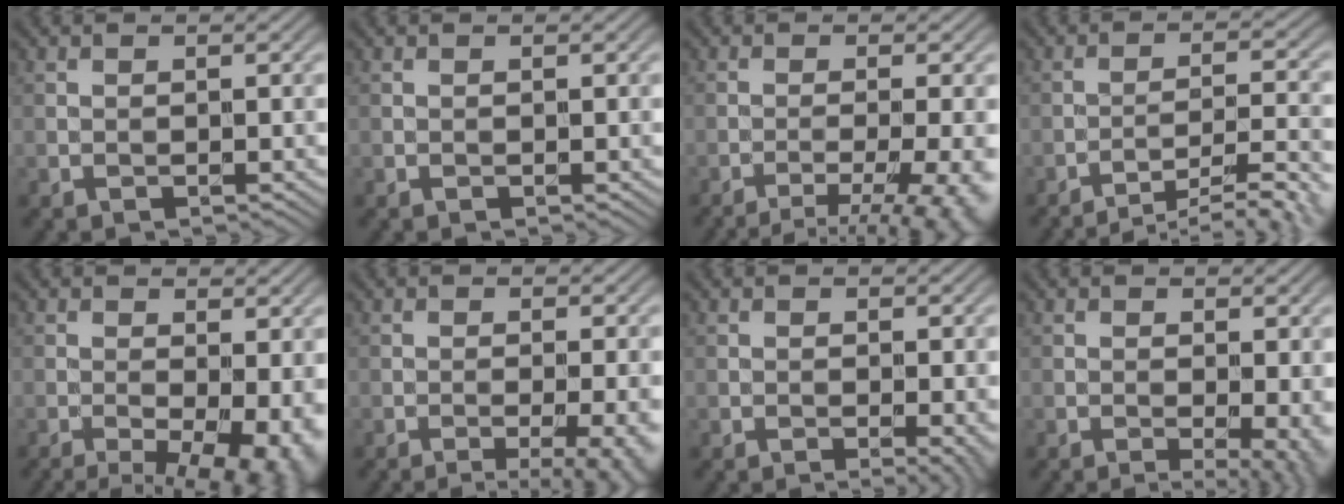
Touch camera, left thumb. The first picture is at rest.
{"total": 0.0}
{"total": 7.8, "force": [-4.0, 1.7, 6.5], "torque": [-0.084, -0.011, -0.050]}
{"total": 10.8, "force": [-8.7, 1.7, 6.1], "torque": [-0.100, 0.005, -0.115]}
{"total": 10.7, "force": [-3.6, 3.9, 9.3], "torque": [-0.134, -0.012, -0.042]}
{"total": 6.6, "force": [-2.3, 1.6, 5.9], "torque": [-0.076, -0.008, -0.024]}
{"total": 2.5, "force": [-0.7, 0.3, 2.4], "torque": [-0.038, -0.006, -0.012]}
{"total": 5.2, "force": [-0.9, 1.3, 5.0], "torque": [-0.073, -0.008, -0.008]}